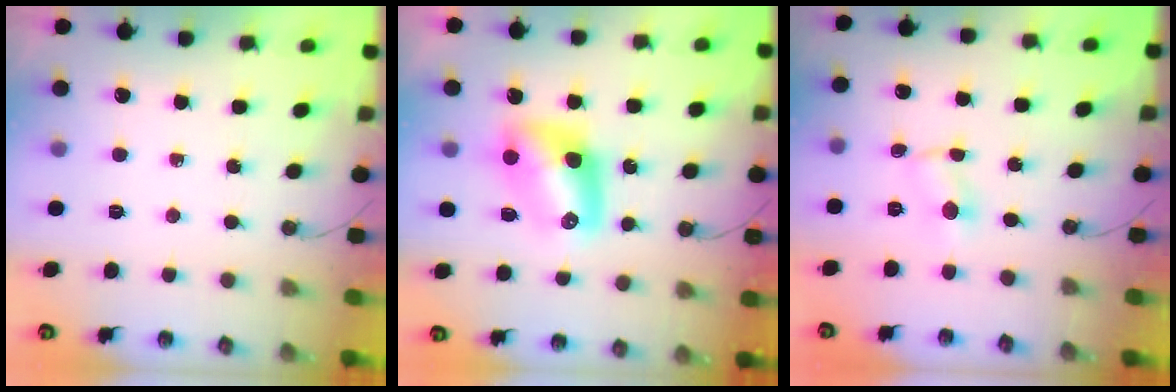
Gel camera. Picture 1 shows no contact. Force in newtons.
{"total": 10.0, "press": 10.0, "slide": 0.6}
{"total": 1.7, "press": 1.7, "slide": 0.2}